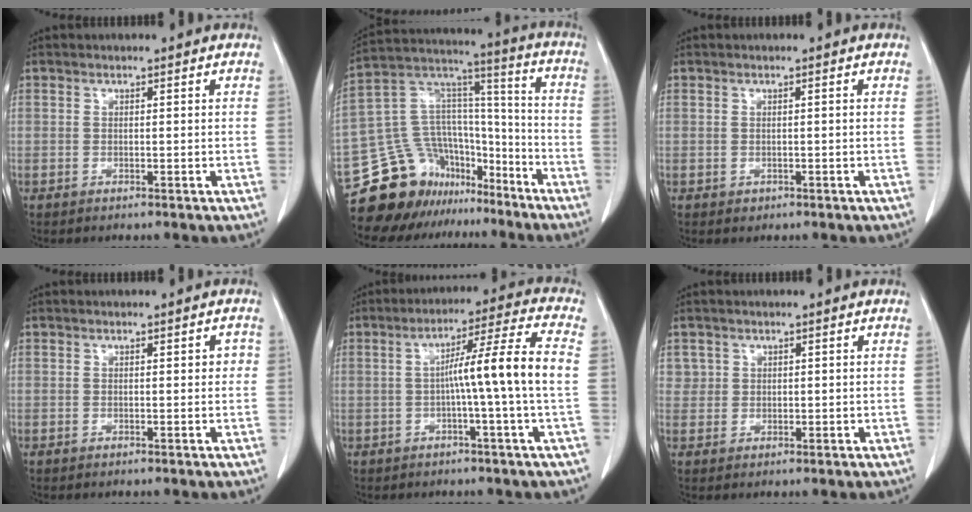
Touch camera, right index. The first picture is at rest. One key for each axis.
{"total": 17.9, "fx": -14.0, "fy": 9.8, "fz": 5.1, "tx": -0.089, "ty": 0.085, "tz": -0.240}
{"total": 0.6, "fx": -0.1, "fy": 0.5, "fz": 0.3, "tx": -0.004, "ty": 0.001, "tz": 0.001}
{"total": 1.5, "fx": 0.2, "fy": 0.7, "fz": 1.3, "tx": -0.010, "ty": 0.006, "tz": 0.002}
{"total": 10.4, "fx": -0.6, "fy": -1.9, "fz": 10.2, "tx": -0.164, "ty": 0.015, "tz": -0.008}
{"total": 2.0, "fx": 1.1, "fy": 1.7, "fz": -0.1, "tx": 0.020, "ty": 0.000, "tz": 0.016}